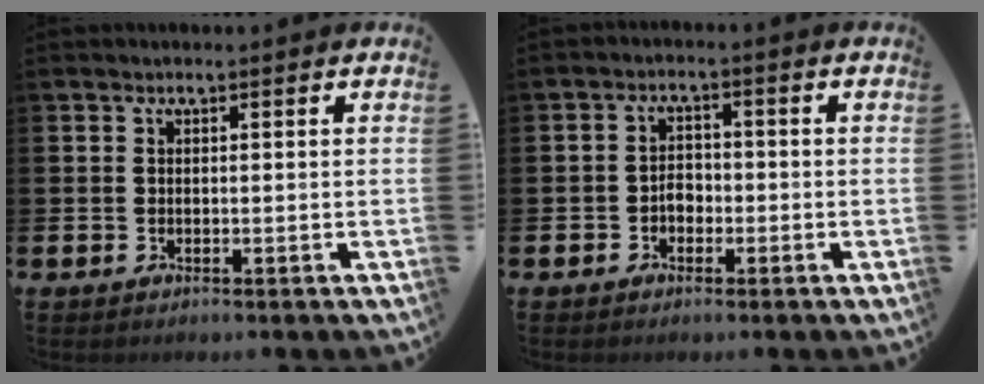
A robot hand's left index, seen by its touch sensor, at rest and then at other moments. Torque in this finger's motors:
{"motor_torque": [0.19, 0.31, -0.01, 0.01]}